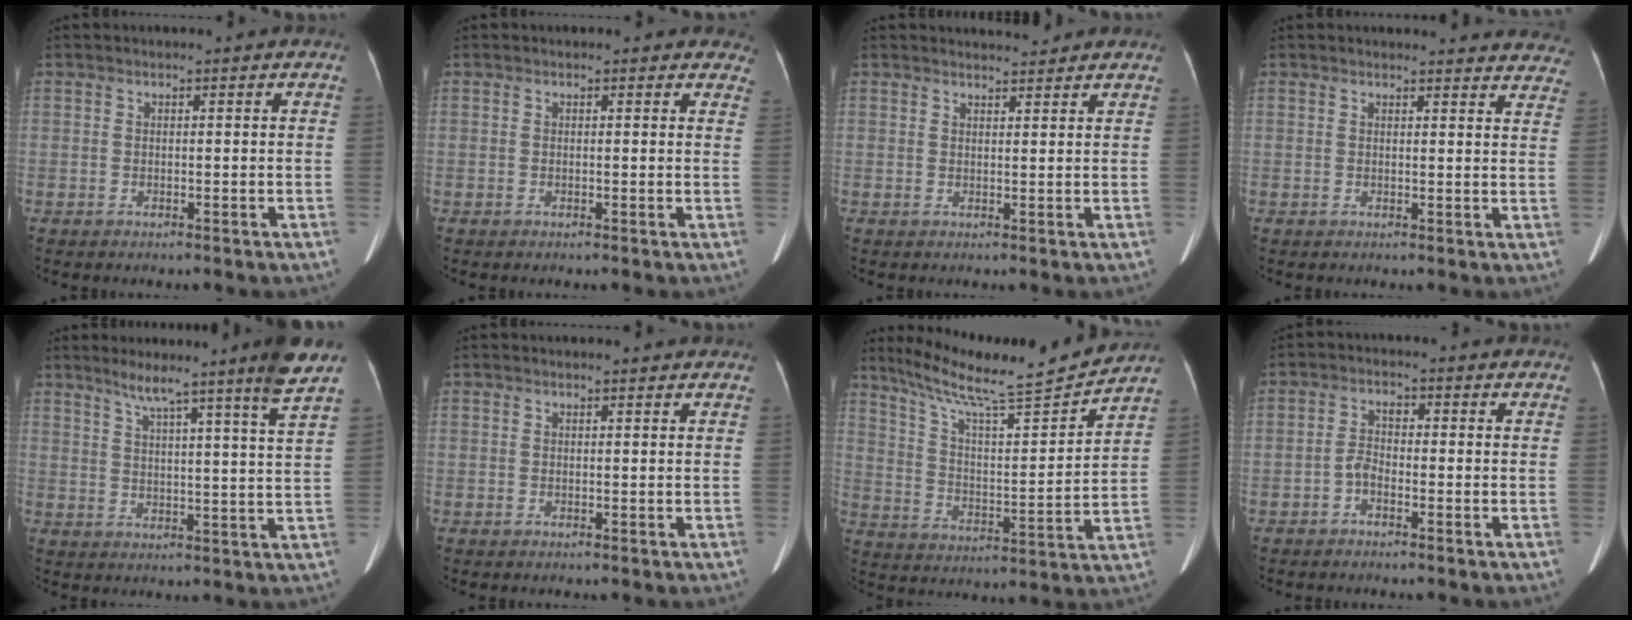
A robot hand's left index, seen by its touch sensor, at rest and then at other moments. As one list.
[{"total": 3.4, "force": [2.9, 1.8, 0.5], "torque": [0.019, -0.008, 0.004]}, {"total": 2.9, "force": [2.8, 0.4, 0.4], "torque": [-0.010, 0.006, 0.040]}, {"total": 16.6, "force": [16.0, 3.4, 2.8], "torque": [-0.001, -0.056, 0.150]}, {"total": 11.4, "force": [9.0, -2.4, 6.7], "torque": [-0.100, -0.017, 0.113]}, {"total": 1.3, "force": [1.3, 0.2, 0.3], "torque": [-0.015, 0.012, 0.013]}, {"total": 16.7, "force": [15.3, -0.9, 6.7], "torque": [-0.119, -0.014, 0.246]}, {"total": 2.4, "force": [-1.4, 1.0, 1.6], "torque": [-0.032, 0.005, -0.028]}]